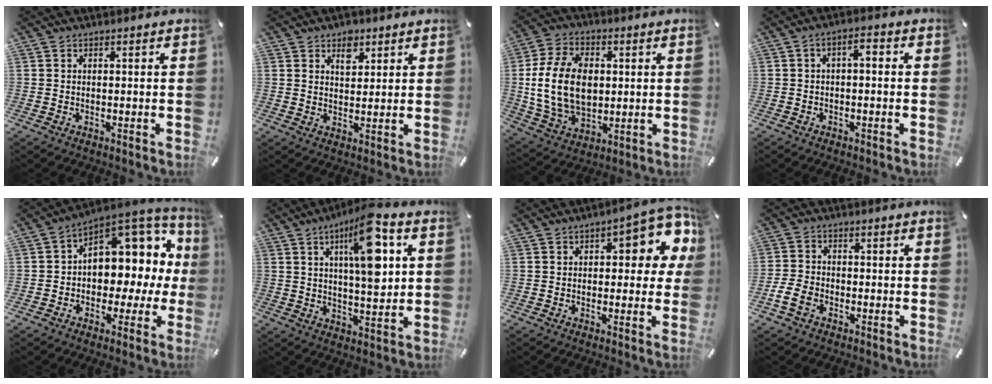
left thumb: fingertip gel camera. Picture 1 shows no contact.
{"total": 4.8, "force": [2.8, 3.2, 2.2], "torque": [-0.011, -0.009, 0.044]}
{"total": 16.5, "force": [1.1, 11.9, 11.3], "torque": [-0.246, 0.008, 0.021]}
{"total": 3.1, "force": [-1.3, 1.1, 2.6], "torque": [-0.047, 0.015, -0.028]}
{"total": 10.3, "force": [4.0, 8.1, 4.9], "torque": [-0.051, -0.055, 0.074]}
{"total": 15.2, "force": [5.4, 5.2, 13.3], "torque": [-0.211, -0.016, 0.081]}
{"total": 11.5, "force": [3.8, 5.2, 9.6], "torque": [-0.107, -0.024, 0.059]}
{"total": 5.4, "force": [-2.6, 3.9, 2.8], "torque": [-0.064, 0.011, -0.050]}